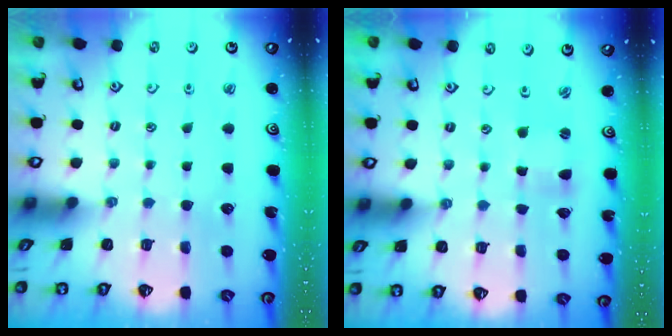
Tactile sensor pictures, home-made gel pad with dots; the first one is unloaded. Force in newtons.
{"total": 1.5, "press": 1.4, "slide": 0.3}